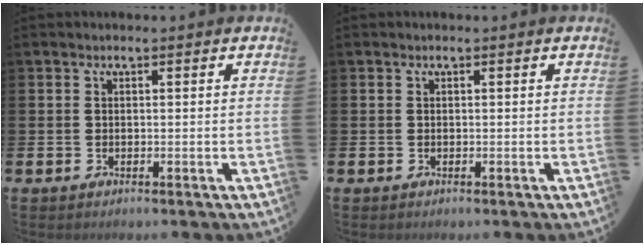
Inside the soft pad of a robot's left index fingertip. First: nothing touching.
{"total": 0.0}